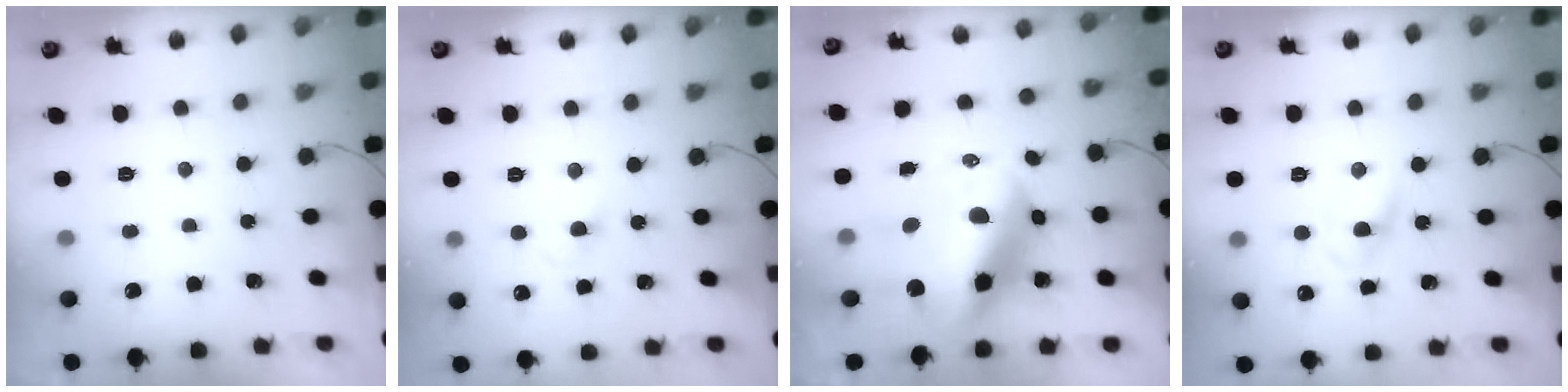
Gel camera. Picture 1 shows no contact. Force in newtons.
{"total": 2.2, "press": 2.0, "slide": 0.9}
{"total": 17.2, "press": 16.6, "slide": 4.4}
{"total": 3.3, "press": 3.0, "slide": 1.2}